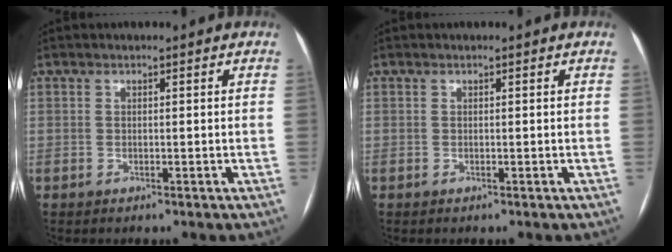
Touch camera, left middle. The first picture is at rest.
{"total": 0.0}